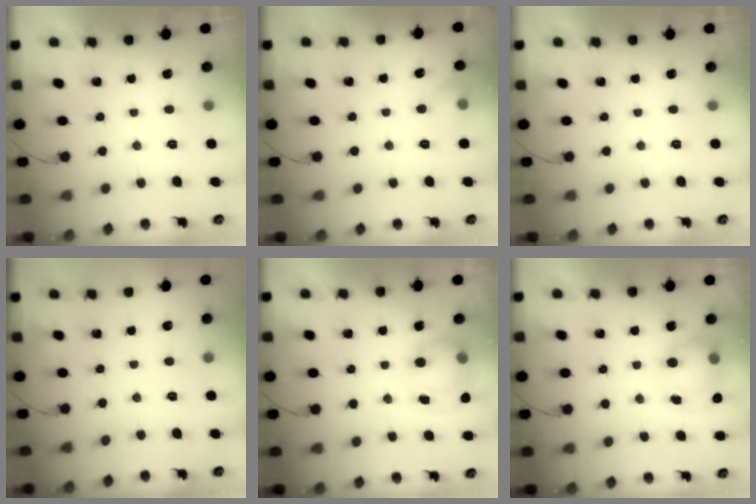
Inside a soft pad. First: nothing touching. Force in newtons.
{"total": 9.0, "press": 6.0, "slide": 6.7}
{"total": 0.0}
{"total": 0.0}
{"total": 11.7, "press": 9.4, "slide": 7.0}
{"total": 7.8, "press": 7.8, "slide": 0.5}